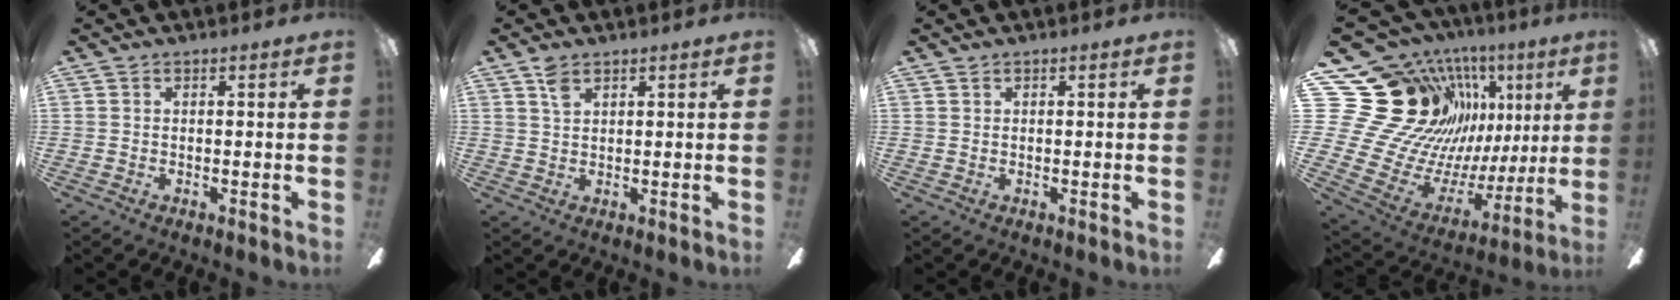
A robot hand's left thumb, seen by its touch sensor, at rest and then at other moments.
{"total": 2.9, "force": [2.0, 1.3, 1.6], "torque": [-0.030, -0.003, 0.035]}
{"total": 0.0}
{"total": 27.0, "force": [12.0, 19.7, 14.0], "torque": [-0.288, -0.106, 0.273]}